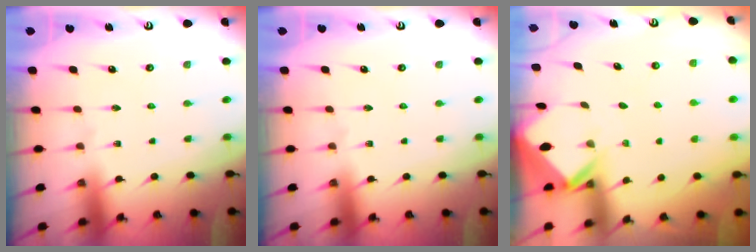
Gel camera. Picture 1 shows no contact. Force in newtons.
{"total": 0.0}
{"total": 2.5, "press": 2.5, "slide": 0.1}